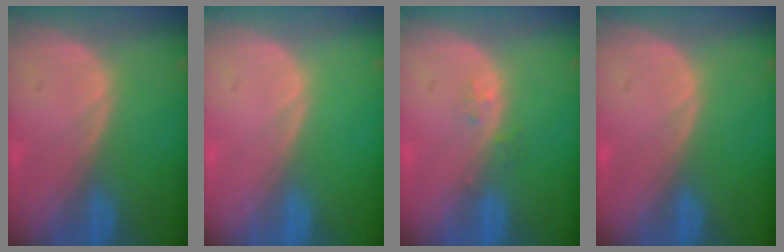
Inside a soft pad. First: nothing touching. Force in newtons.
{"total": 0.0}
{"total": 1.2, "press": 1.2, "slide": 0.1}
{"total": 0.0}